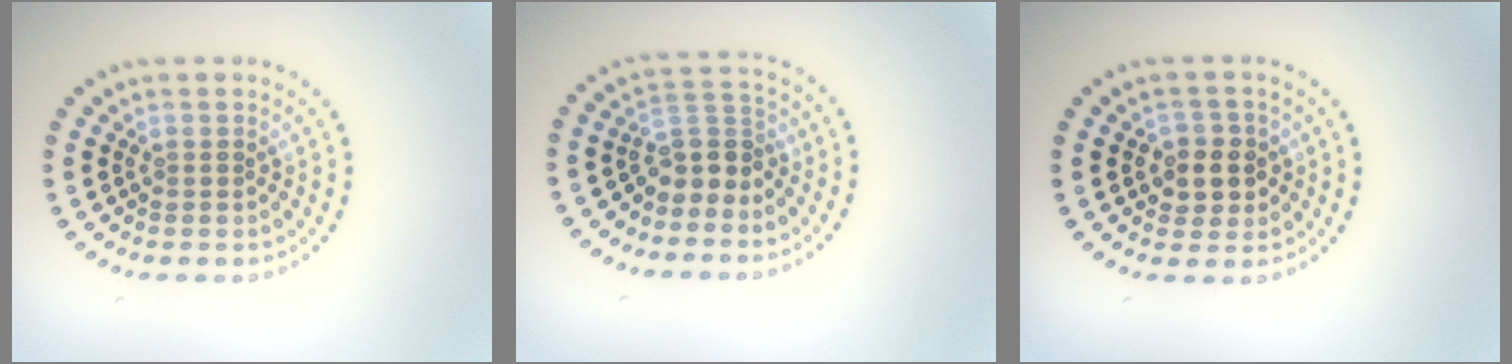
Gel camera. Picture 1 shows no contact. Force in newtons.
{"total": 2.9, "press": 2.5, "slide": 1.6}
{"total": 2.8, "press": 2.6, "slide": 1.0}